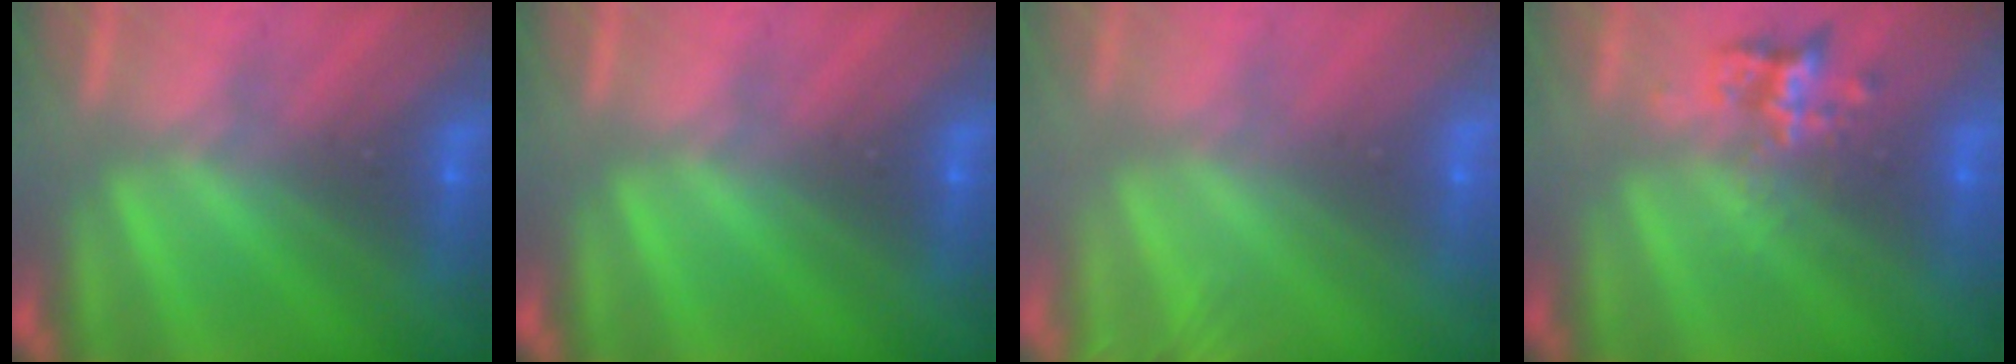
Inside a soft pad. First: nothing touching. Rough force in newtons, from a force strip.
{"total": 0.0}
{"total": 9.1}
{"total": 2.3}